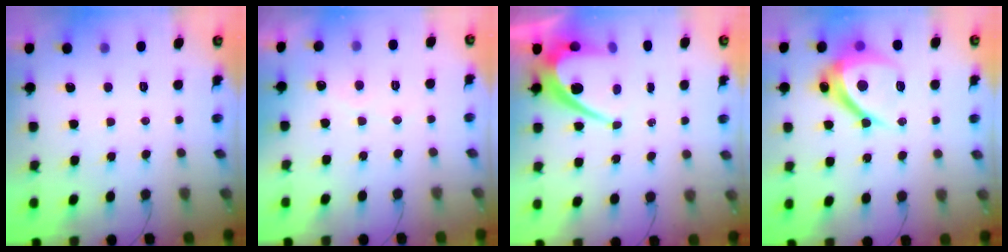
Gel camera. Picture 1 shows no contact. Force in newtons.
{"total": 2.7, "press": 2.7, "slide": 0.0}
{"total": 9.3, "press": 9.3, "slide": 0.7}
{"total": 13.7, "press": 13.7, "slide": 0.5}